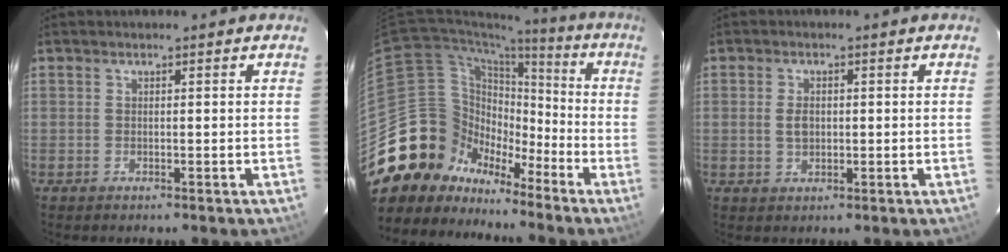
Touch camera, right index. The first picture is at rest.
{"total": 17.2, "force": [-11.5, 12.2, 3.5], "torque": [-0.082, 0.056, -0.196]}
{"total": 3.0, "force": [0.1, 2.0, 2.2], "torque": [-0.040, 0.004, 0.005]}